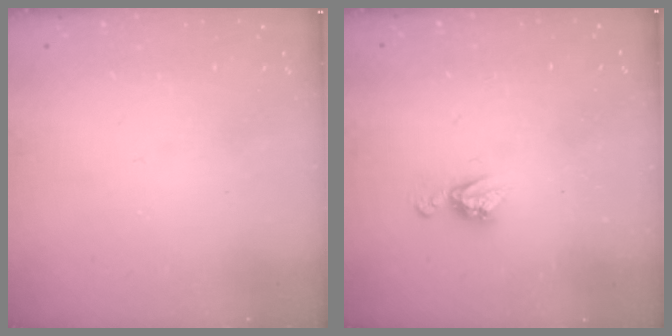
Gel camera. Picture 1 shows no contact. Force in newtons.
{"total": 5.6, "press": 5.6, "slide": 0.6}